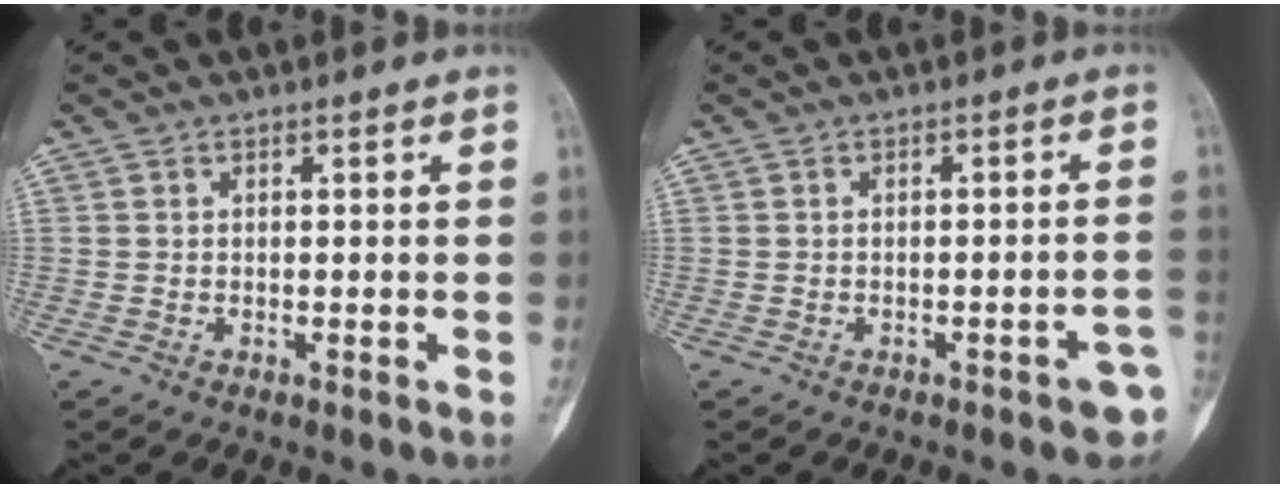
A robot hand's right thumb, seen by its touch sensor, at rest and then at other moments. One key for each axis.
{"total": 4.9, "fx": -2.6, "fy": 1.6, "fz": 3.8, "tx": -0.029, "ty": 0.018, "tz": -0.028}